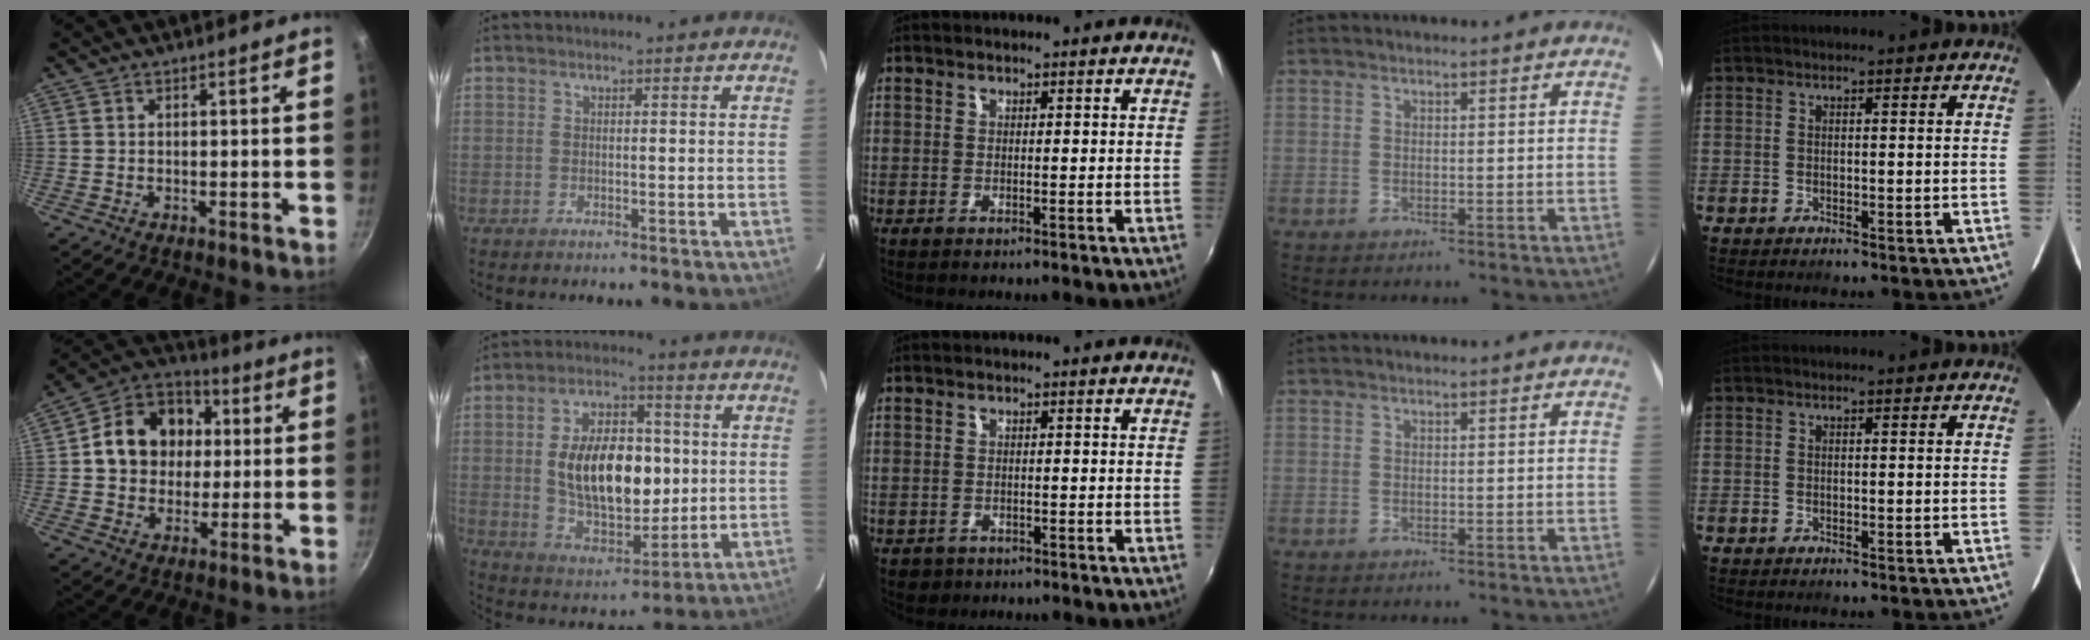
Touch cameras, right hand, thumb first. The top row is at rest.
{"thumb": {"total": 15.4, "force": [2.0, 12.8, 8.3], "torque": [-0.106, 0.023, 0.022]}, "index": {"total": 17.5, "force": [1.0, 9.9, 14.4], "torque": [-0.252, 0.012, 0.033]}, "middle": {"total": 2.4, "force": [-1.3, 1.9, 0.7], "torque": [-0.020, -0.003, -0.016]}}